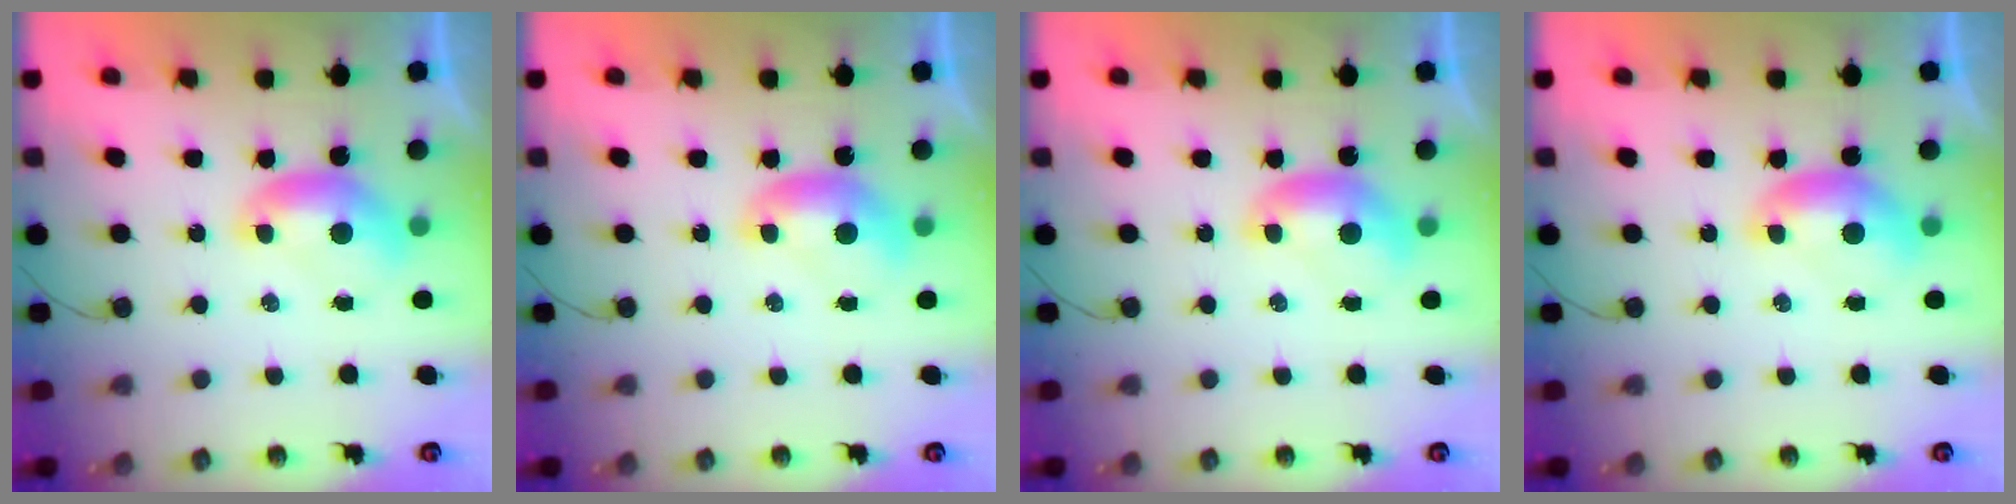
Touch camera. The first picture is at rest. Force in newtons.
{"total": 0.0}
{"total": 0.0}
{"total": 0.0}